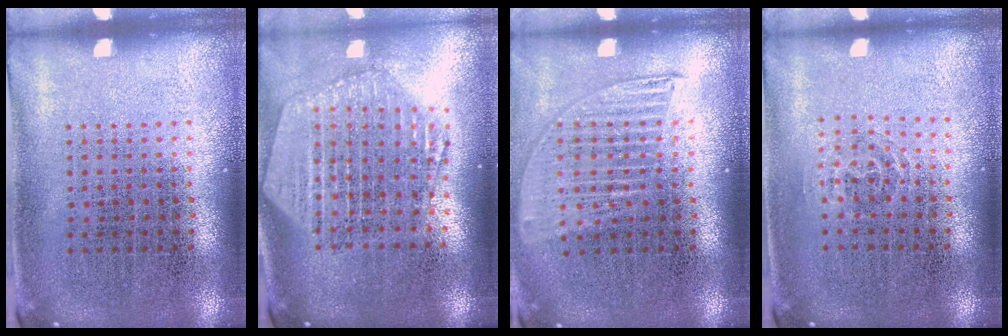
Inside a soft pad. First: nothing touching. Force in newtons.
{"total": 2.5, "press": 2.1, "slide": 1.3}
{"total": 1.2, "press": 1.0, "slide": 0.6}
{"total": 0.8, "press": 0.5, "slide": 0.7}